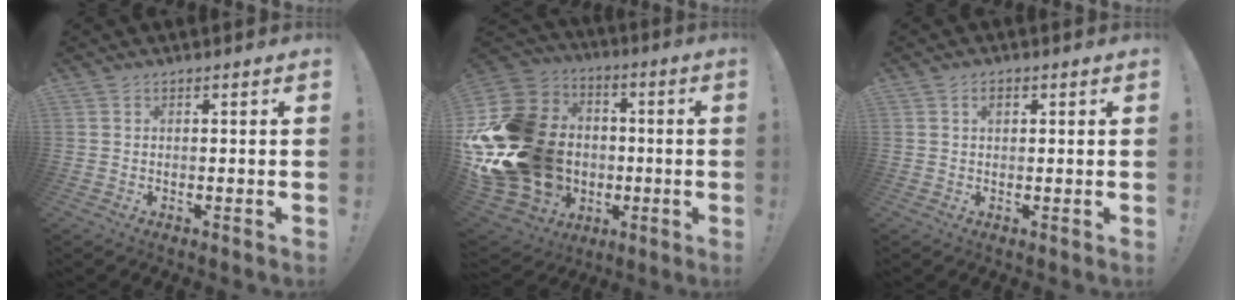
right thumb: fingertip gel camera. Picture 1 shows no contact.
{"total": 28.6, "force": [-2.8, 23.0, 16.6], "torque": [-0.301, 0.004, 0.029]}
{"total": 1.8, "force": [0.7, 1.1, 1.2], "torque": [-0.012, -0.001, 0.009]}